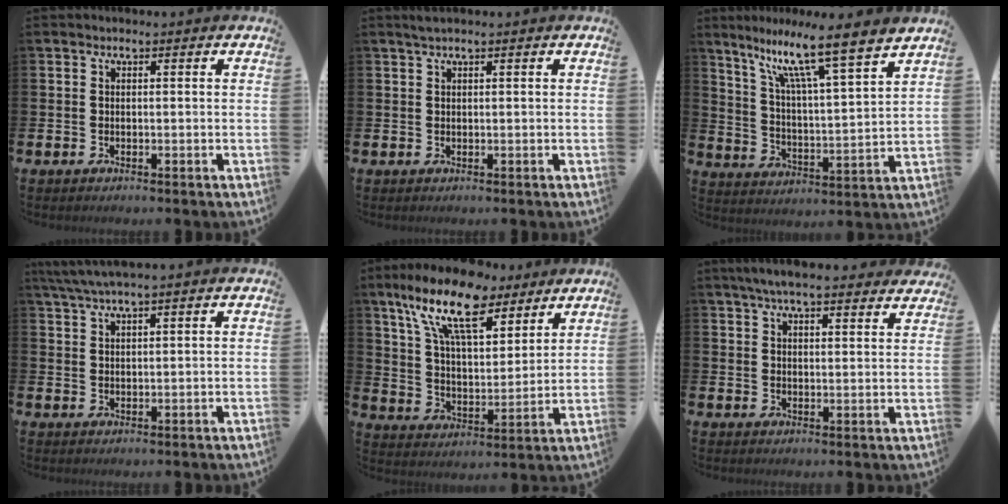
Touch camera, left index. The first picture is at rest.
{"total": 1.1, "force": [0.9, -0.1, 0.7], "torque": [-0.010, 0.001, 0.016]}
{"total": 11.0, "force": [8.9, 0.5, 6.5], "torque": [-0.146, -0.066, 0.142]}
{"total": 3.6, "force": [3.2, -0.1, 1.8], "torque": [-0.048, -0.003, 0.059]}
{"total": 13.2, "force": [10.0, 4.6, 7.3], "torque": [-0.157, -0.037, 0.174]}
{"total": 5.8, "force": [5.4, 0.7, 2.0], "torque": [-0.048, -0.018, 0.098]}